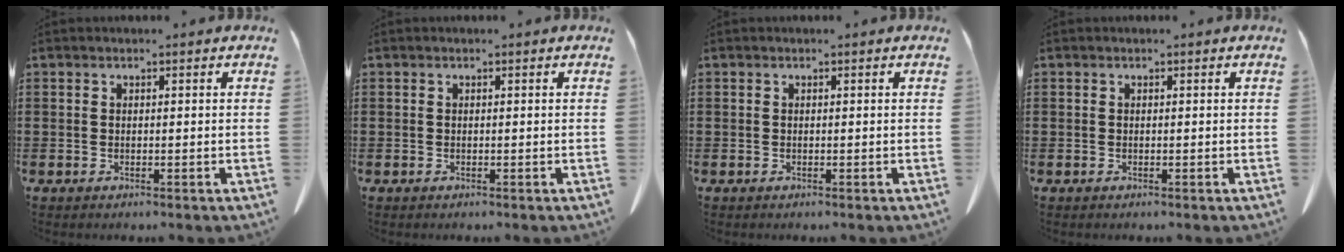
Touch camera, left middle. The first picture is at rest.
{"total": 0.0}
{"total": 0.0}
{"total": 0.0}